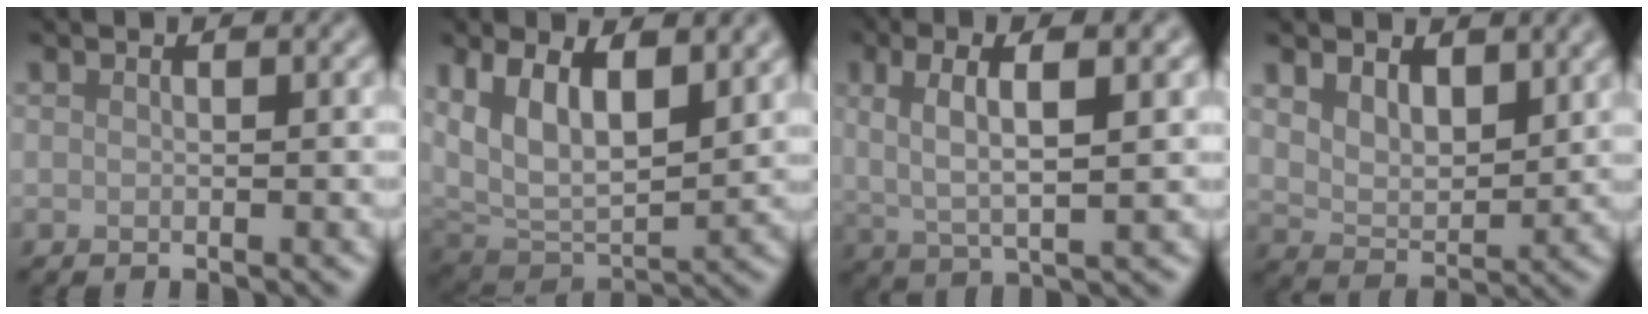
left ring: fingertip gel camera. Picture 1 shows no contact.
{"total": 9.4, "force": [3.6, 4.7, 7.3], "torque": [-0.146, -0.005, 0.062]}
{"total": 5.8, "force": [1.6, 1.7, 5.3], "torque": [-0.100, 0.003, 0.028]}
{"total": 4.0, "force": [2.2, 2.4, 2.3], "torque": [-0.055, -0.012, 0.040]}